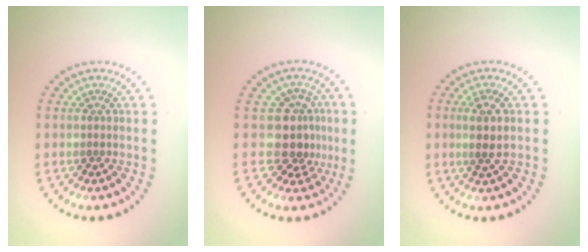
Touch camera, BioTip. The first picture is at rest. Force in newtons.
{"total": 3.6, "press": 3.0, "slide": 2.1}
{"total": 2.3, "press": 2.1, "slide": 0.9}